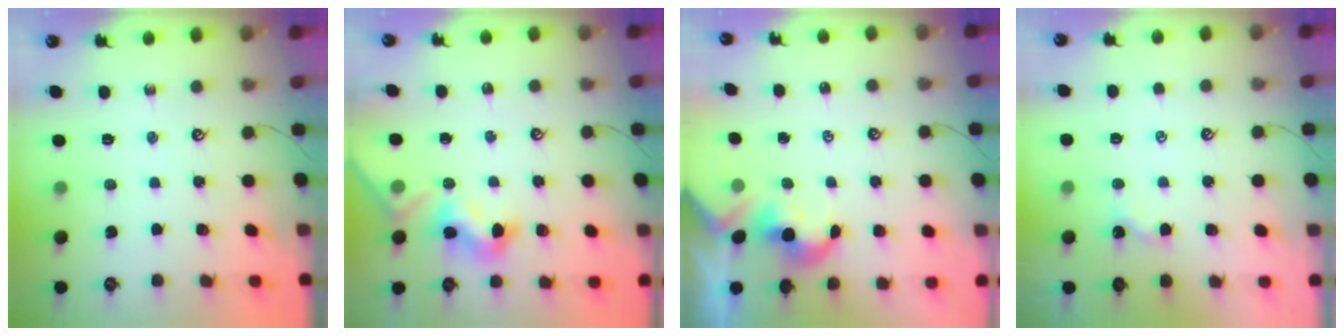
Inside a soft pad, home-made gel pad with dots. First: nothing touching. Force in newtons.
{"total": 5.4, "press": 5.4, "slide": 0.4}
{"total": 2.2, "press": 2.2, "slide": 0.4}
{"total": 3.3, "press": 3.3, "slide": 0.0}